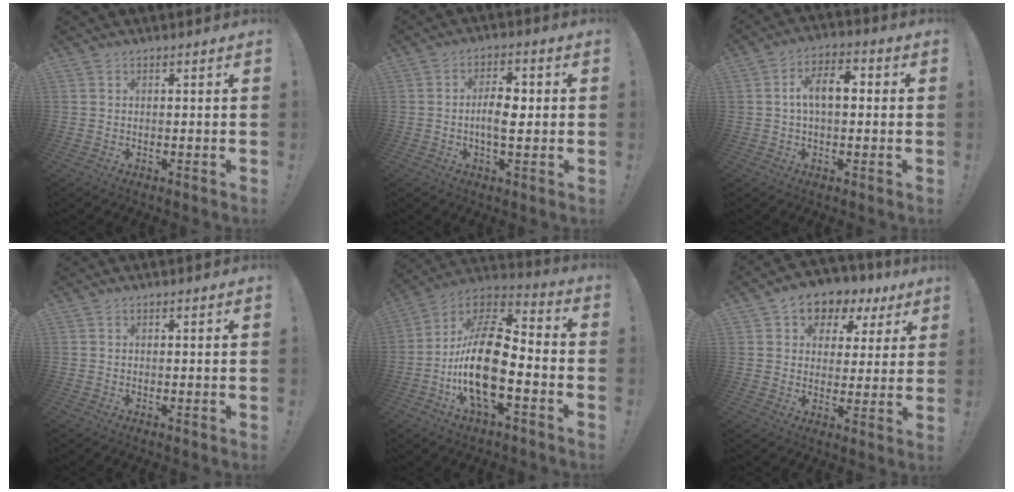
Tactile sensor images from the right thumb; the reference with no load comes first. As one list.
[{"total": 7.7, "force": [-0.7, 3.8, 6.7], "torque": [-0.108, 0.006, -0.017]}, {"total": 9.0, "force": [0.4, 4.7, 7.7], "torque": [-0.134, 0.014, 0.007]}, {"total": 0.0}, {"total": 22.0, "force": [-5.3, 9.8, 19.0], "torque": [-0.371, 0.025, -0.089]}, {"total": 7.3, "force": [3.5, 6.0, 2.4], "torque": [-0.036, -0.023, 0.070]}]